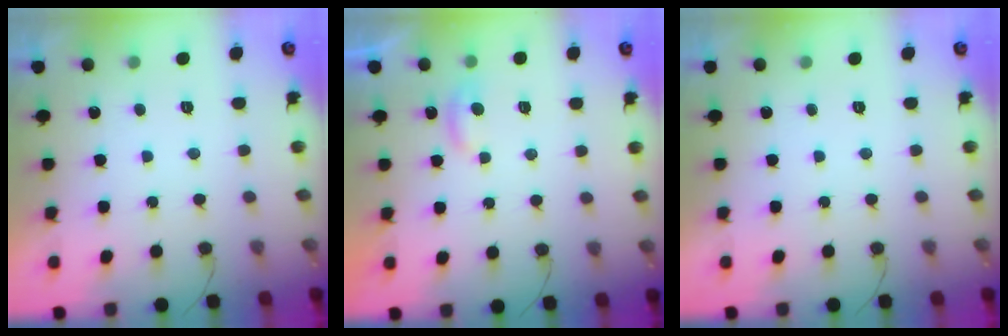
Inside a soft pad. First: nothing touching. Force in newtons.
{"total": 3.8, "press": 3.8, "slide": 0.3}
{"total": 0.0}